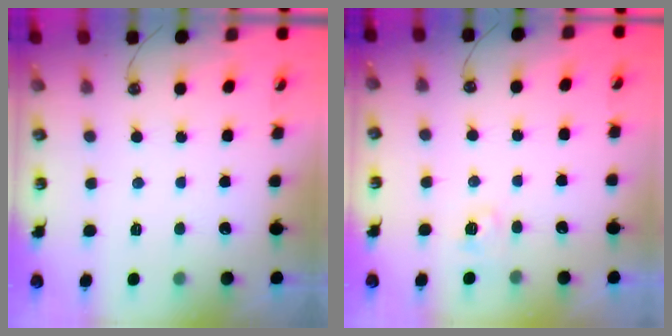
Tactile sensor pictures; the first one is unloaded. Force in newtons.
{"total": 2.7, "press": 2.6, "slide": 0.3}